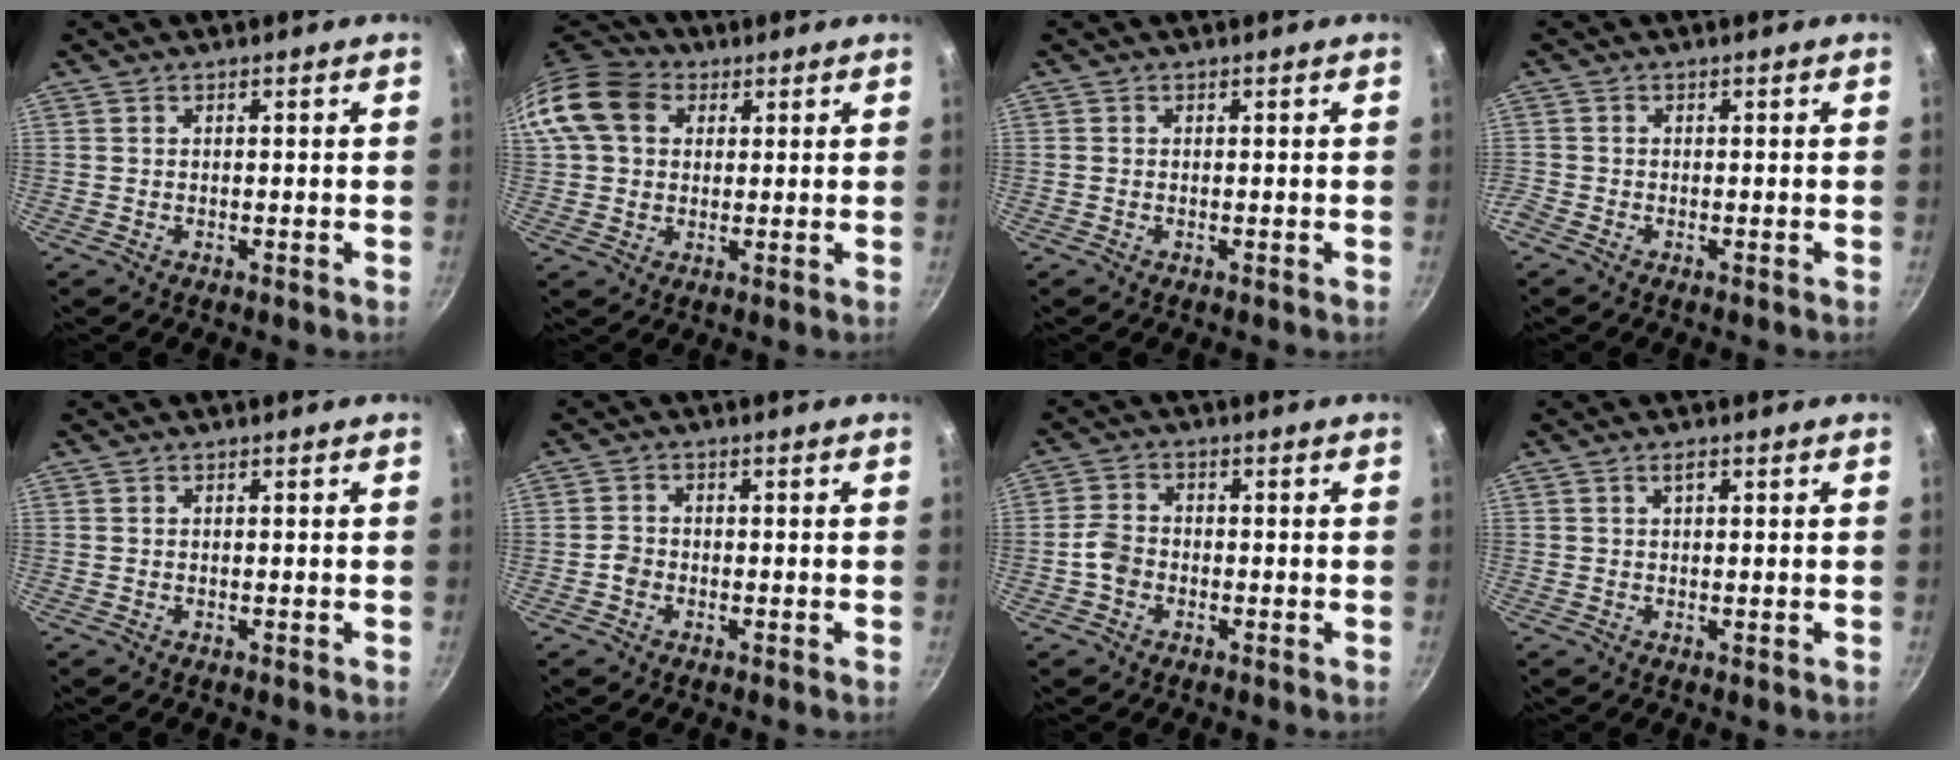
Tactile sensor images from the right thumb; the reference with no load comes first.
{"total": 12.6, "force": [3.7, 9.7, 7.2], "torque": [-0.125, 0.015, 0.051]}
{"total": 0.0}
{"total": 1.2, "force": [-1.0, 0.6, 0.4], "torque": [-0.018, 0.000, -0.024]}
{"total": 0.0}
{"total": 1.9, "force": [-0.9, 1.6, 0.7], "torque": [-0.004, 0.013, -0.017]}
{"total": 4.0, "force": [-1.4, 3.0, 2.2], "torque": [-0.039, 0.018, -0.034]}
{"total": 1.6, "force": [0.7, 0.5, 1.3], "torque": [-0.020, -0.001, 0.011]}